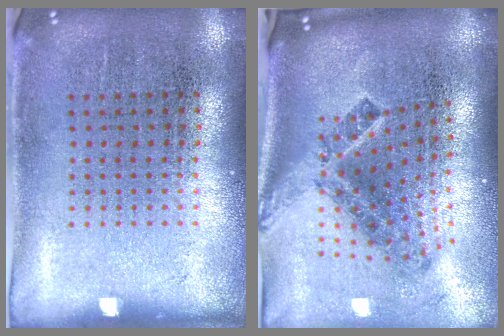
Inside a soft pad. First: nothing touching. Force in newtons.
{"total": 2.5, "press": 1.5, "slide": 2.0}